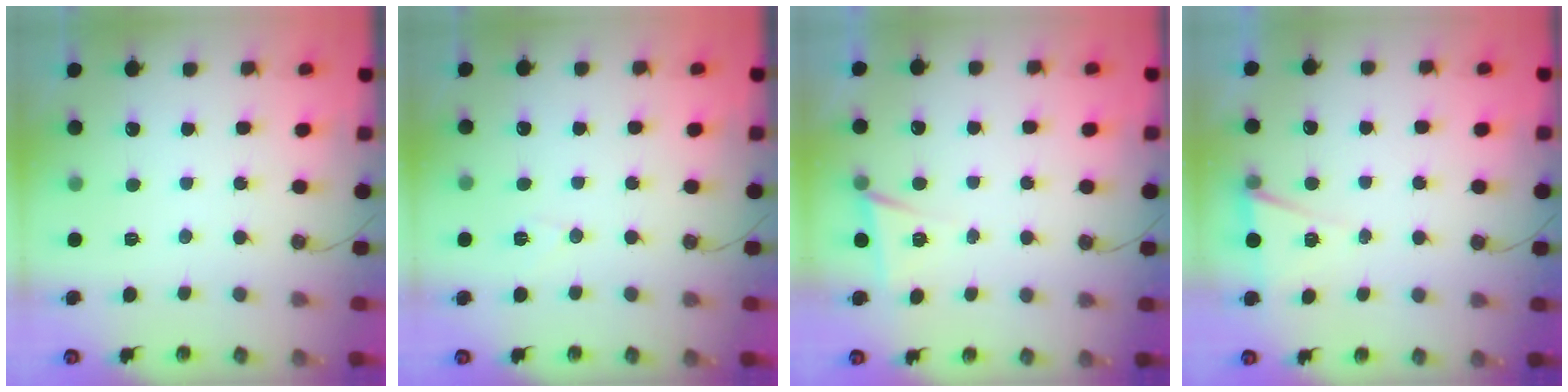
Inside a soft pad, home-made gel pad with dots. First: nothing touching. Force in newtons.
{"total": 5.8, "press": 5.6, "slide": 1.6}
{"total": 4.7, "press": 2.6, "slide": 3.9}
{"total": 6.1, "press": 4.1, "slide": 4.6}